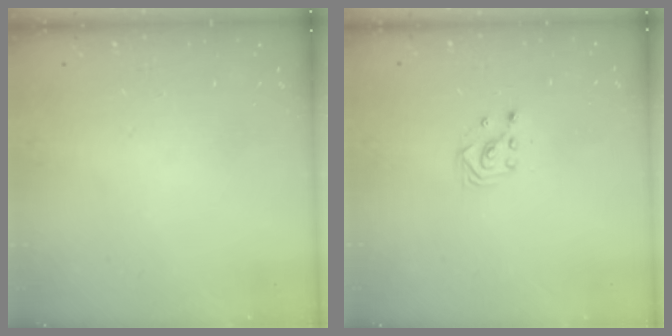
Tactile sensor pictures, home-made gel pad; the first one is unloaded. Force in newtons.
{"total": 2.2, "press": 2.2, "slide": 0.2}